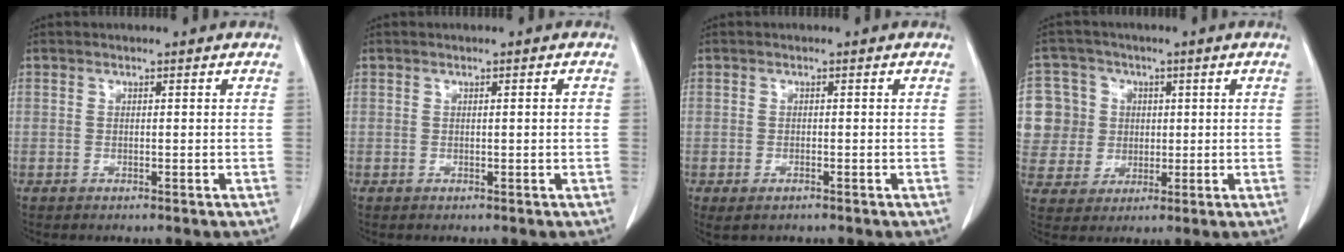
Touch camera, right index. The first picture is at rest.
{"total": 1.1, "force": [0.1, 0.1, 1.0], "torque": [-0.015, 0.002, 0.003]}
{"total": 2.1, "force": [-1.2, 0.9, 1.4], "torque": [-0.025, -0.005, -0.014]}
{"total": 11.0, "force": [1.8, 10.8, 1.6], "torque": [-0.052, 0.041, 0.050]}